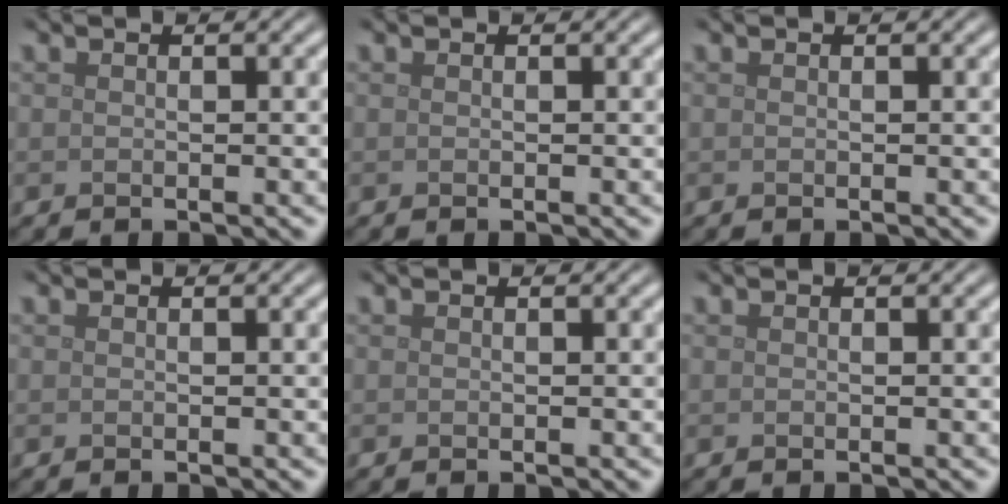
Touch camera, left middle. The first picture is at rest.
{"total": 0.0}
{"total": 0.0}
{"total": 0.0}
{"total": 0.0}
{"total": 0.0}